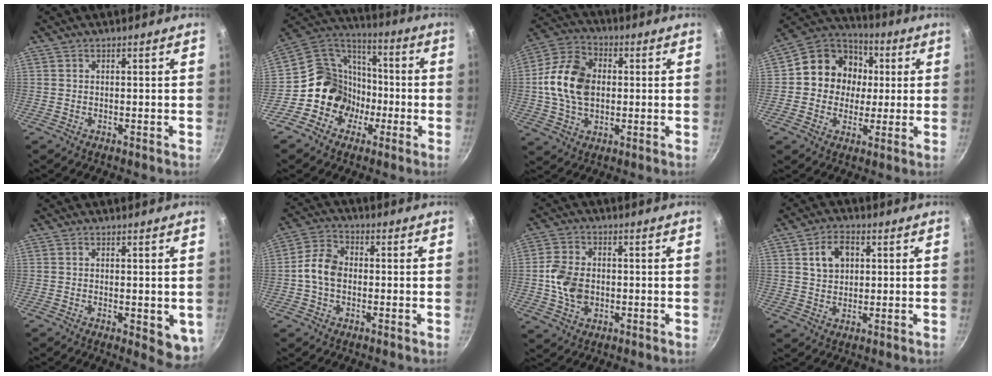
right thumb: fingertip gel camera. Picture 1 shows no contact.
{"total": 13.9, "force": [-4.0, 12.6, 4.6], "torque": [-0.019, 0.052, -0.082]}
{"total": 14.3, "force": [0.7, 10.1, 10.1], "torque": [-0.169, 0.016, -0.003]}
{"total": 14.3, "force": [1.6, 12.7, 6.5], "torque": [-0.071, 0.020, 0.012]}
{"total": 6.2, "force": [-0.9, 2.5, 5.6], "torque": [-0.063, -0.013, -0.009]}
{"total": 7.2, "force": [-0.7, 5.3, 4.8], "torque": [-0.075, 0.026, -0.026]}
{"total": 8.5, "force": [-0.7, 6.3, 5.7], "torque": [-0.098, 0.009, -0.018]}
{"total": 6.9, "force": [1.9, 5.0, 4.3], "torque": [-0.052, 0.005, 0.032]}